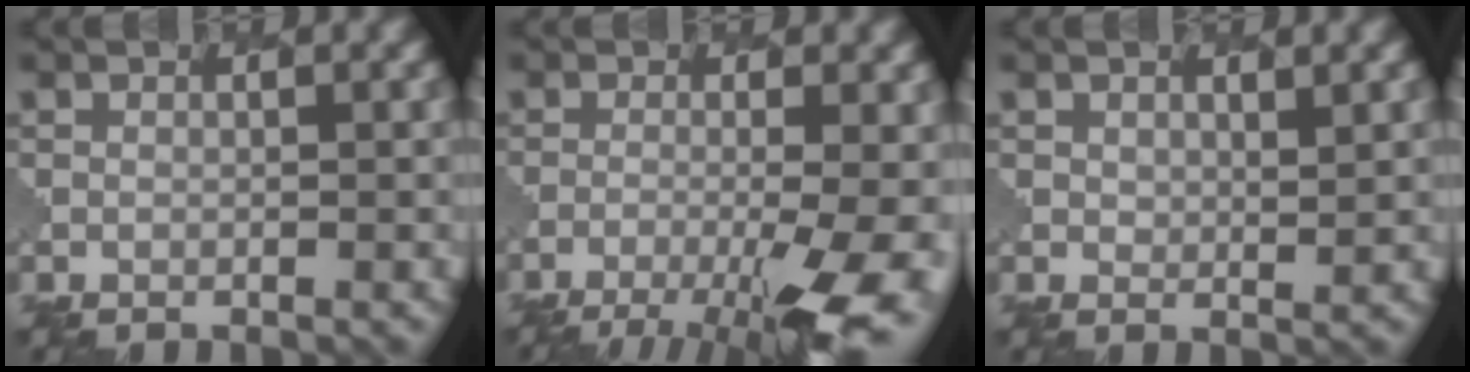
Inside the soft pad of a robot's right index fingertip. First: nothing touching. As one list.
[{"total": 8.3, "force": [-4.1, 2.0, 7.0], "torque": [-0.109, -0.016, -0.057]}, {"total": 1.3, "force": [1.2, 0.4, 0.5], "torque": [-0.009, -0.001, 0.027]}]